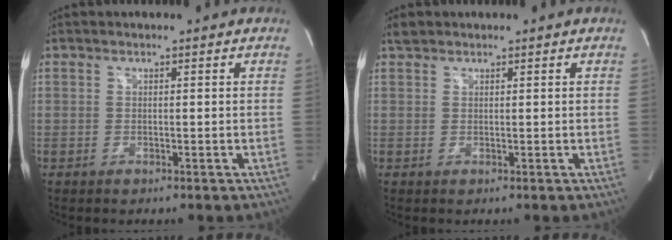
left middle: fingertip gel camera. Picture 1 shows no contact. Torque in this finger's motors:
{"motor_torque": [0.07, 0.03, -0.15, -0.01]}